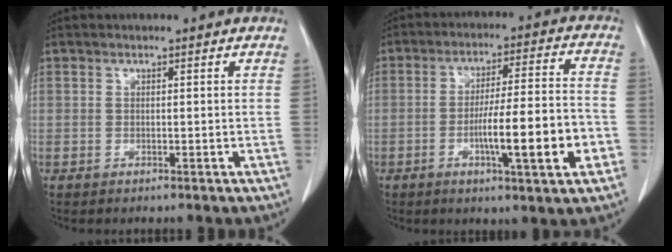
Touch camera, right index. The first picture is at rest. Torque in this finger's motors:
{"motor_torque": [1.72, -0.41, 0.70, 0.14]}